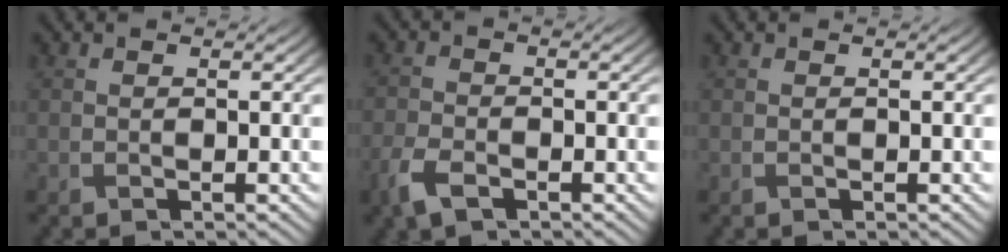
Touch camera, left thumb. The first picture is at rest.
{"total": 4.2, "force": [-2.6, 2.1, 2.6], "torque": [-0.064, -0.011, -0.061]}
{"total": 0.0}